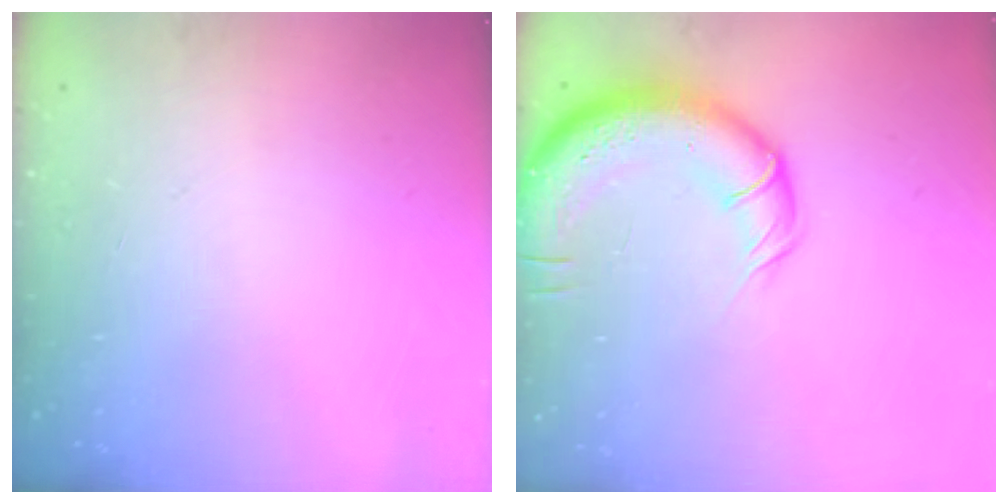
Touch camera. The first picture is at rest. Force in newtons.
{"total": 13.7, "press": 13.3, "slide": 3.4}